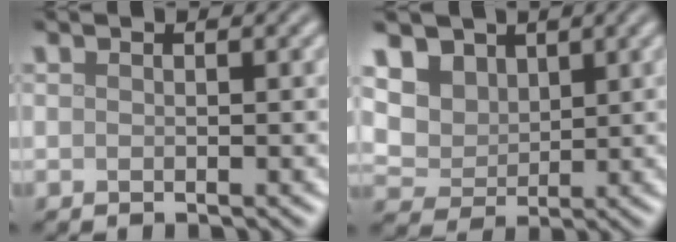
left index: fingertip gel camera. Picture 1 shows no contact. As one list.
[{"total": 6.7, "force": [3.7, 5.0, 2.6], "torque": [-0.087, -0.001, 0.064]}]